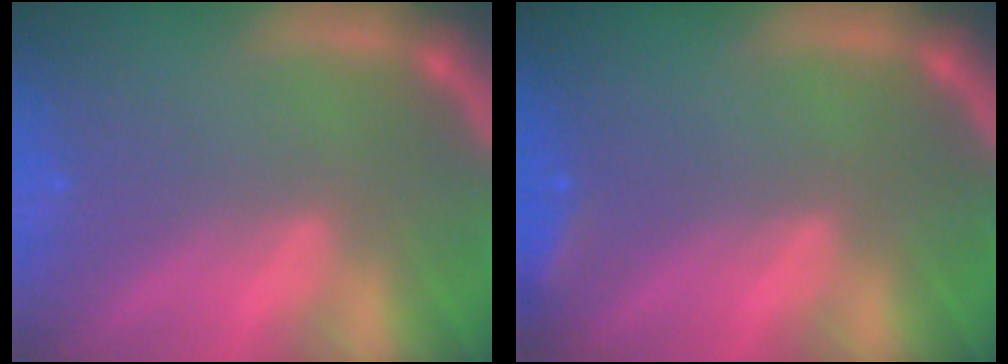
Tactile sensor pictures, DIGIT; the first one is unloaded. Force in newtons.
{"total": 1.9}